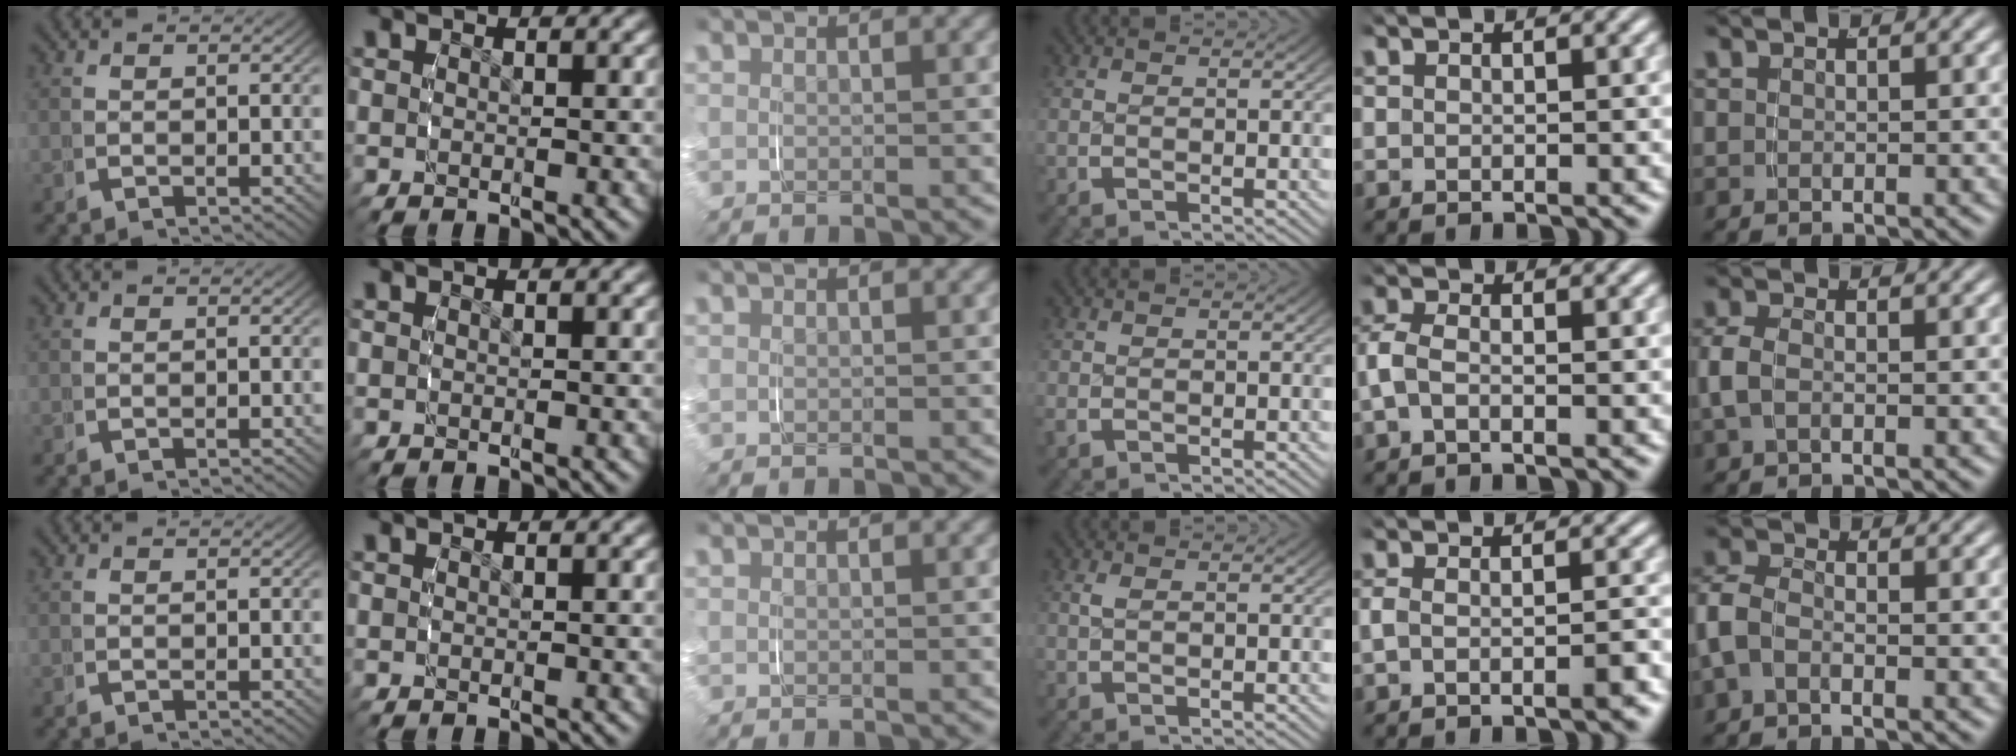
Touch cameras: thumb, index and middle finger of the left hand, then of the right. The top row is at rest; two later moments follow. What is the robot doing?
{"motion": "grasp_and_lifting", "object": "toothpaste"}